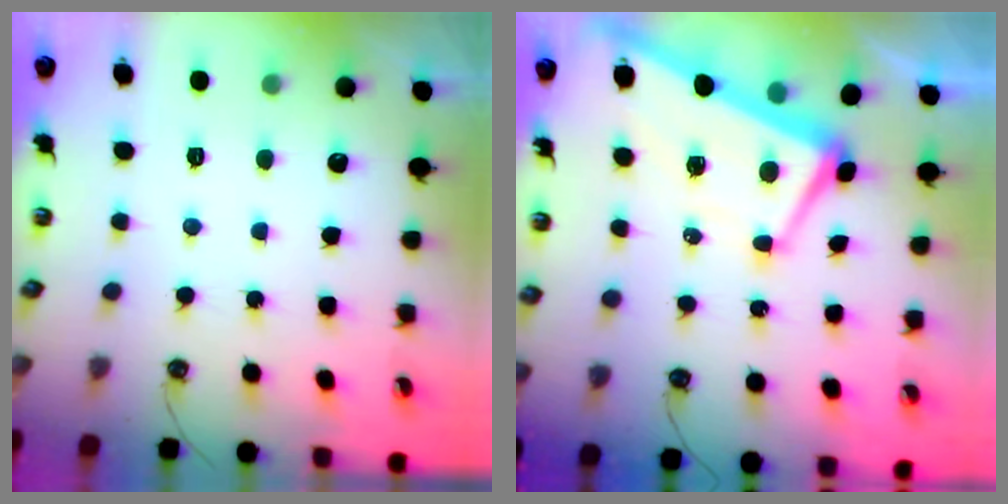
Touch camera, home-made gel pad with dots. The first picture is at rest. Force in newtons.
{"total": 1.3, "press": 0.9, "slide": 0.9}